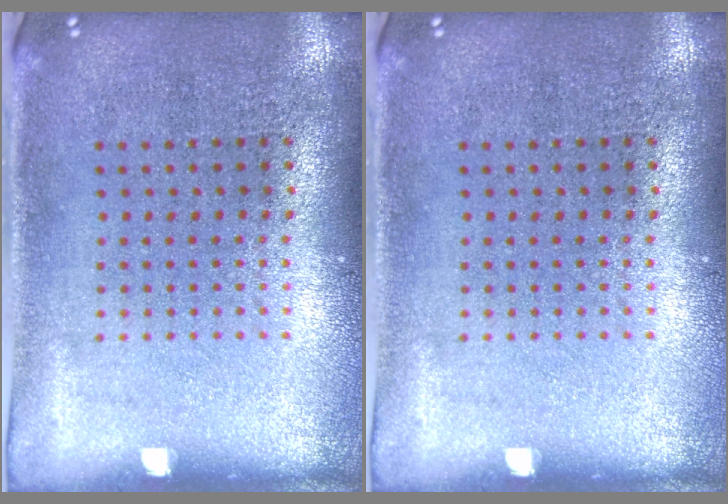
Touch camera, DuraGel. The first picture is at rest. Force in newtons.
{"total": 0.0}